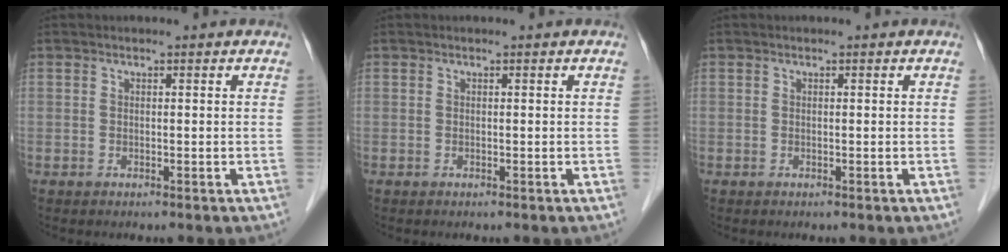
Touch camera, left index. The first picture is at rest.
{"total": 0.0}
{"total": 0.0}